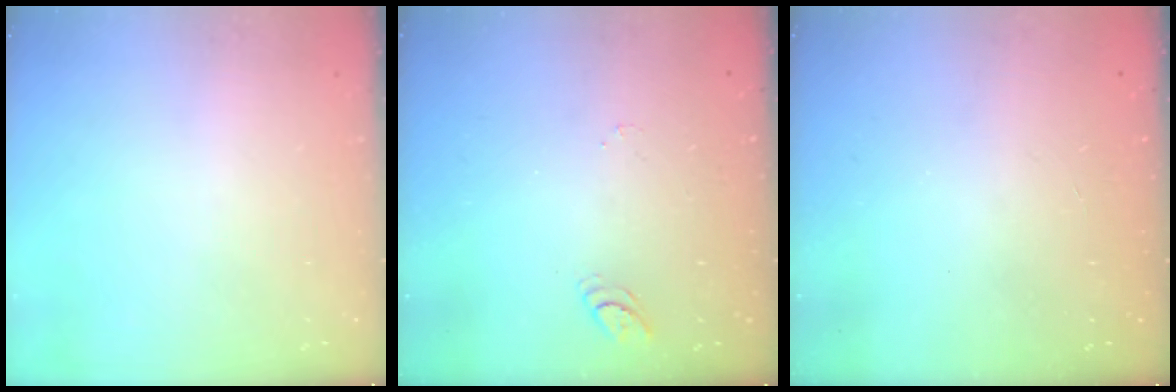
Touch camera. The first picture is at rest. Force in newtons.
{"total": 4.9, "press": 4.9, "slide": 0.5}
{"total": 0.0}